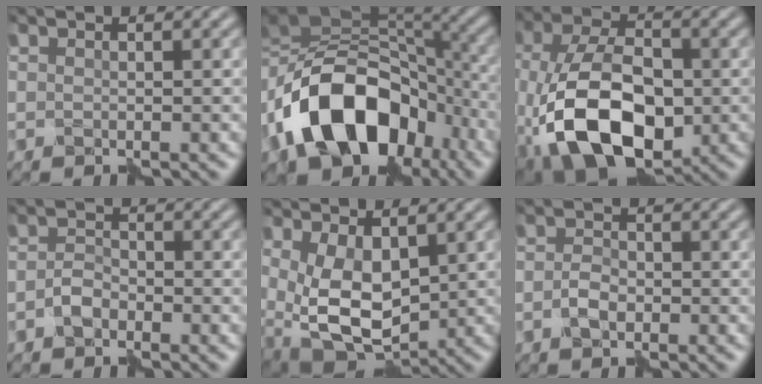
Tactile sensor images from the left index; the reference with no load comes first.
{"total": 15.1, "force": [-6.2, 9.9, 9.6], "torque": [-0.172, 0.009, -0.119]}
{"total": 11.2, "force": [-3.8, 6.5, 8.4], "torque": [-0.173, -0.007, -0.080]}
{"total": 1.9, "force": [-1.4, 1.0, 0.8], "torque": [-0.015, 0.007, -0.036]}
{"total": 7.5, "force": [0.2, 4.5, 6.0], "torque": [-0.126, -0.020, 0.013]}
{"total": 1.9, "force": [-1.0, 1.0, 1.2], "torque": [-0.024, 0.002, -0.027]}